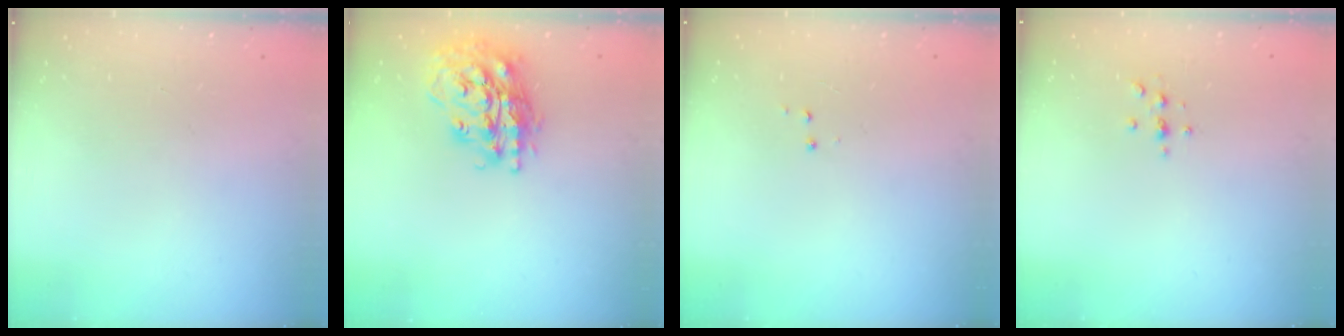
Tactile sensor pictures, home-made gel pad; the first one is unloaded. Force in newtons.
{"total": 21.2, "press": 21.1, "slide": 2.1}
{"total": 2.9, "press": 2.8, "slide": 0.4}
{"total": 2.2, "press": 2.1, "slide": 0.2}